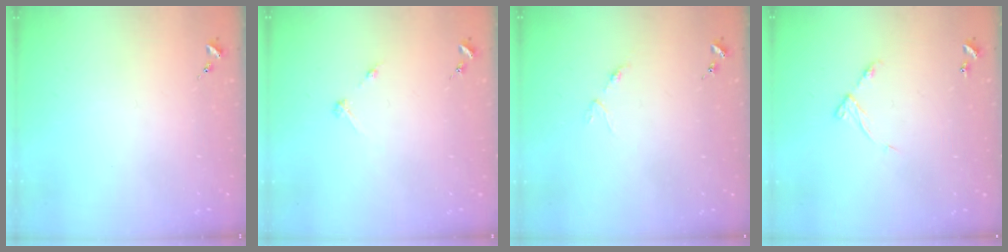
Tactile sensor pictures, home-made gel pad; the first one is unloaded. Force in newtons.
{"total": 2.7, "press": 2.7, "slide": 0.3}
{"total": 3.1, "press": 3.0, "slide": 0.4}
{"total": 6.5, "press": 6.5, "slide": 0.5}